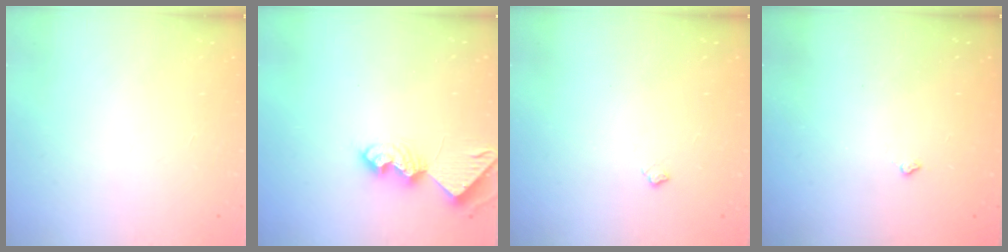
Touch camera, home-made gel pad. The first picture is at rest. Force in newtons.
{"total": 9.6, "press": 9.6, "slide": 0.6}
{"total": 4.4, "press": 4.3, "slide": 0.7}
{"total": 2.7, "press": 2.6, "slide": 0.4}